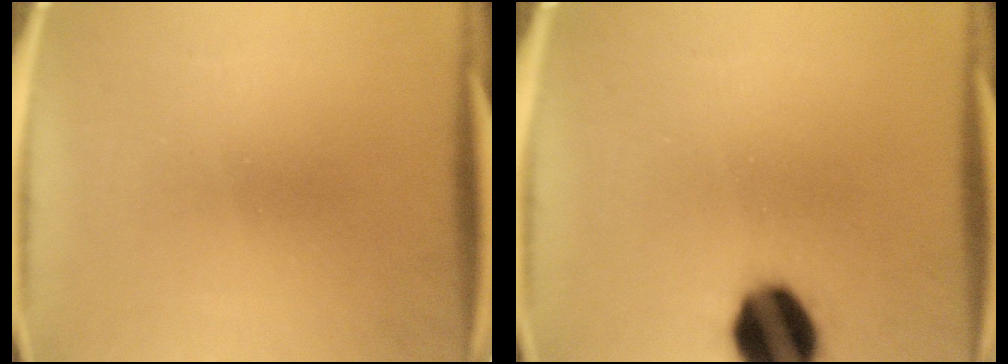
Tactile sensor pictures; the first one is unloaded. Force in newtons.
{"total": 14.3}